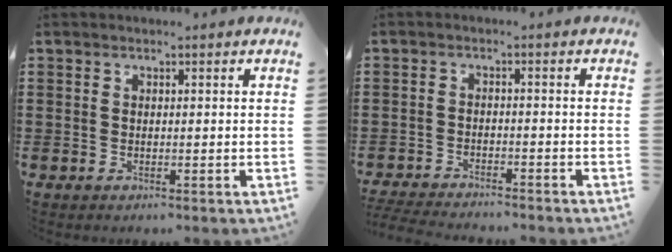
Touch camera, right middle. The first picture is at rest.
{"total": 3.4, "force": [-3.4, 0.0, 0.5], "torque": [-0.018, -0.005, -0.072]}